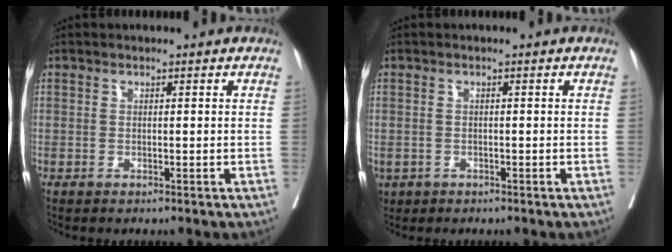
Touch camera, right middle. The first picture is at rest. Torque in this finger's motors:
{"motor_torque": [1.46, -0.68, 1.06, 0.21]}